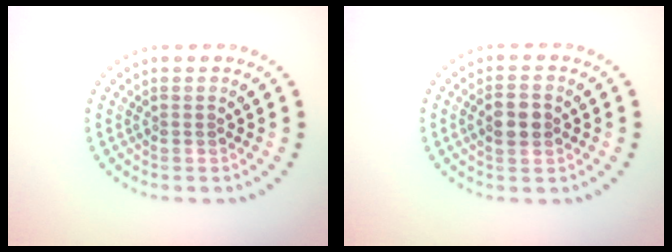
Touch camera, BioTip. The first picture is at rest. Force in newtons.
{"total": 2.5, "press": 2.5, "slide": 0.1}